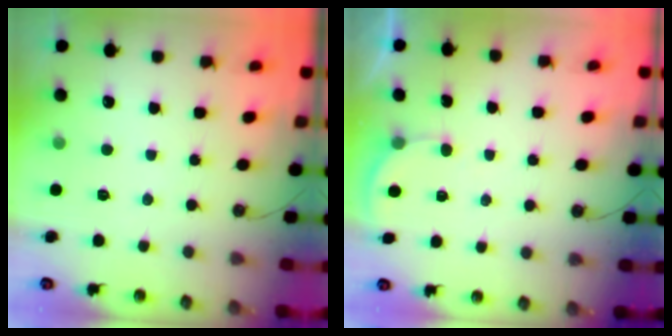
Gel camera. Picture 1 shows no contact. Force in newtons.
{"total": 2.7, "press": 2.7, "slide": 0.3}